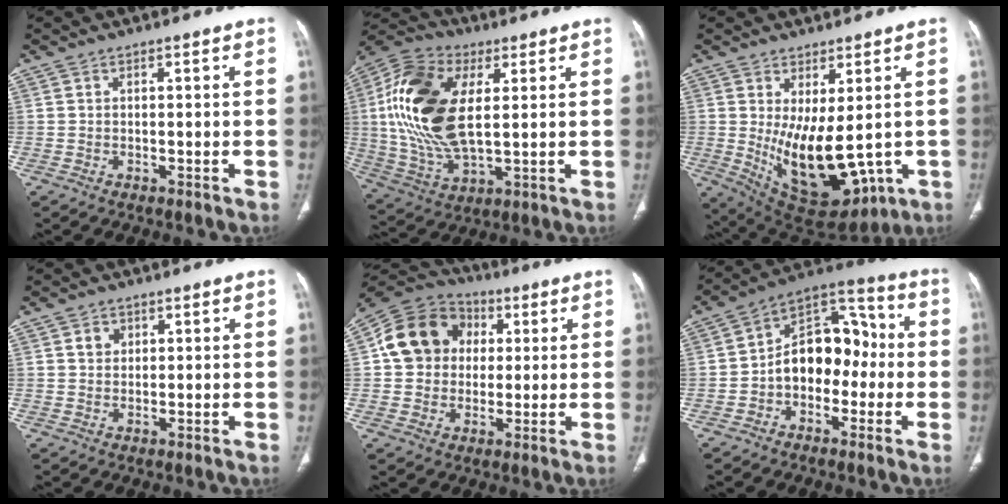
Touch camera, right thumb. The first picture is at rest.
{"total": 20.6, "force": [3.6, 10.8, 17.1], "torque": [-0.350, -0.005, 0.063]}
{"total": 14.7, "force": [-0.5, 6.9, 13.0], "torque": [-0.191, -0.027, 0.024]}
{"total": 2.1, "force": [0.9, 1.8, 0.8], "torque": [-0.004, -0.004, 0.014]}
{"total": 13.5, "force": [2.1, 11.7, 6.3], "torque": [-0.095, 0.014, 0.028]}
{"total": 14.0, "force": [-1.9, 9.6, 10.1], "torque": [-0.117, 0.051, -0.045]}